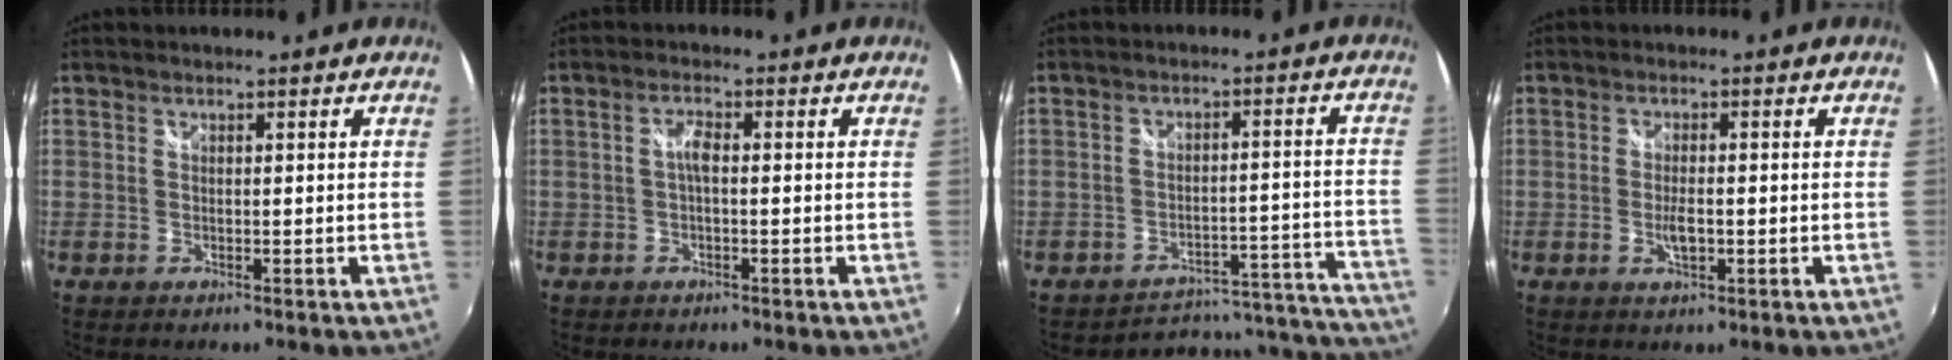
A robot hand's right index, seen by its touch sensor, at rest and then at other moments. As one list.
[{"total": 2.0, "force": [-0.3, 0.6, 1.9], "torque": [-0.039, 0.006, -0.007]}, {"total": 18.7, "force": [-17.2, 6.0, 4.2], "torque": [-0.038, 0.033, -0.207]}, {"total": 3.2, "force": [-0.7, 1.1, 3.0], "torque": [-0.057, -0.001, -0.011]}]